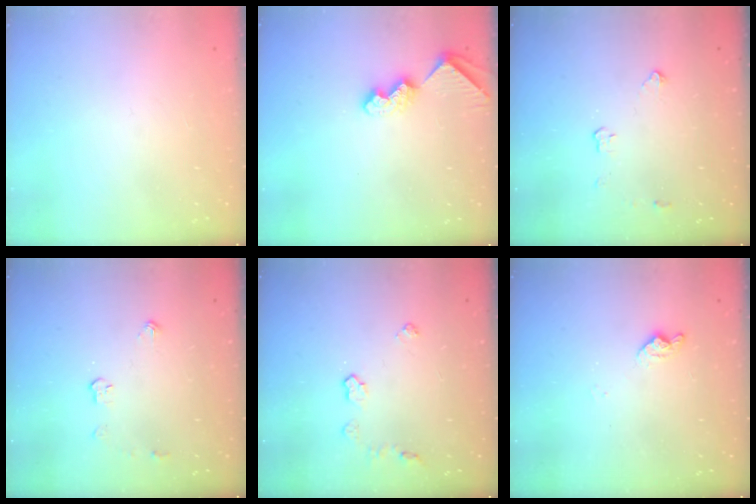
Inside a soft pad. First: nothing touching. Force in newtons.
{"total": 8.7, "press": 8.7, "slide": 0.7}
{"total": 2.9, "press": 2.9, "slide": 0.5}
{"total": 3.9, "press": 3.9, "slide": 0.1}
{"total": 5.4, "press": 5.3, "slide": 0.7}
{"total": 8.6, "press": 8.5, "slide": 0.8}